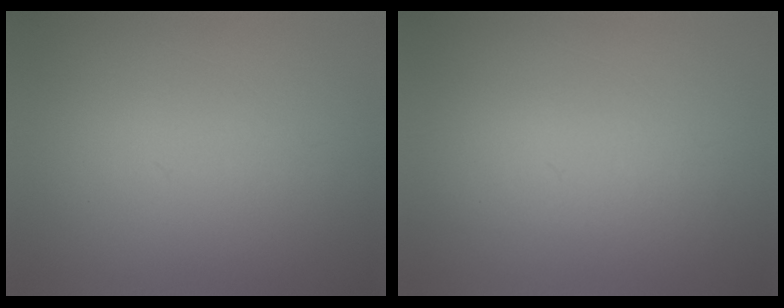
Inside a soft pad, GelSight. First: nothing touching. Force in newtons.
{"total": 1.3}